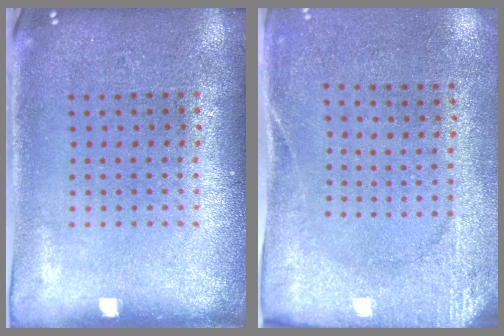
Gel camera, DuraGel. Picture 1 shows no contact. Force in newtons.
{"total": 2.7, "press": 2.1, "slide": 1.6}